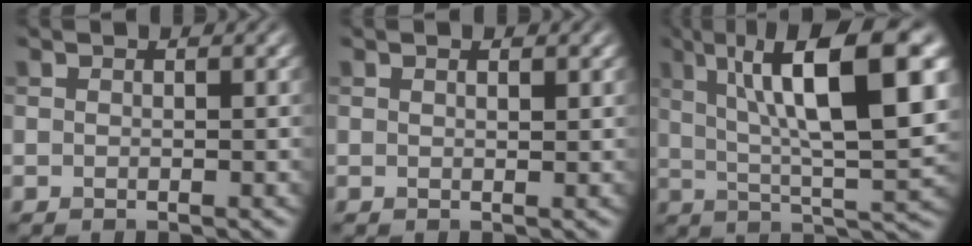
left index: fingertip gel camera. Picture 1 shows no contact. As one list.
[{"total": 0.7, "force": [0.5, -0.1, 0.5], "torque": [-0.009, -0.002, 0.008]}, {"total": 13.4, "force": [4.4, 3.0, 12.3], "torque": [-0.182, 0.012, 0.070]}]